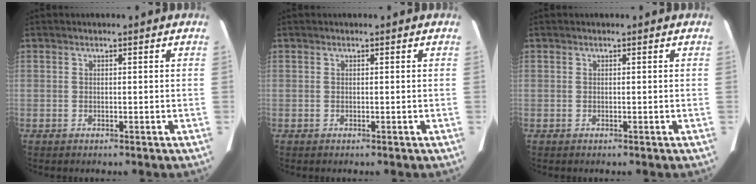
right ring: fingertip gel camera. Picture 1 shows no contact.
{"total": 0.0}
{"total": 0.0}